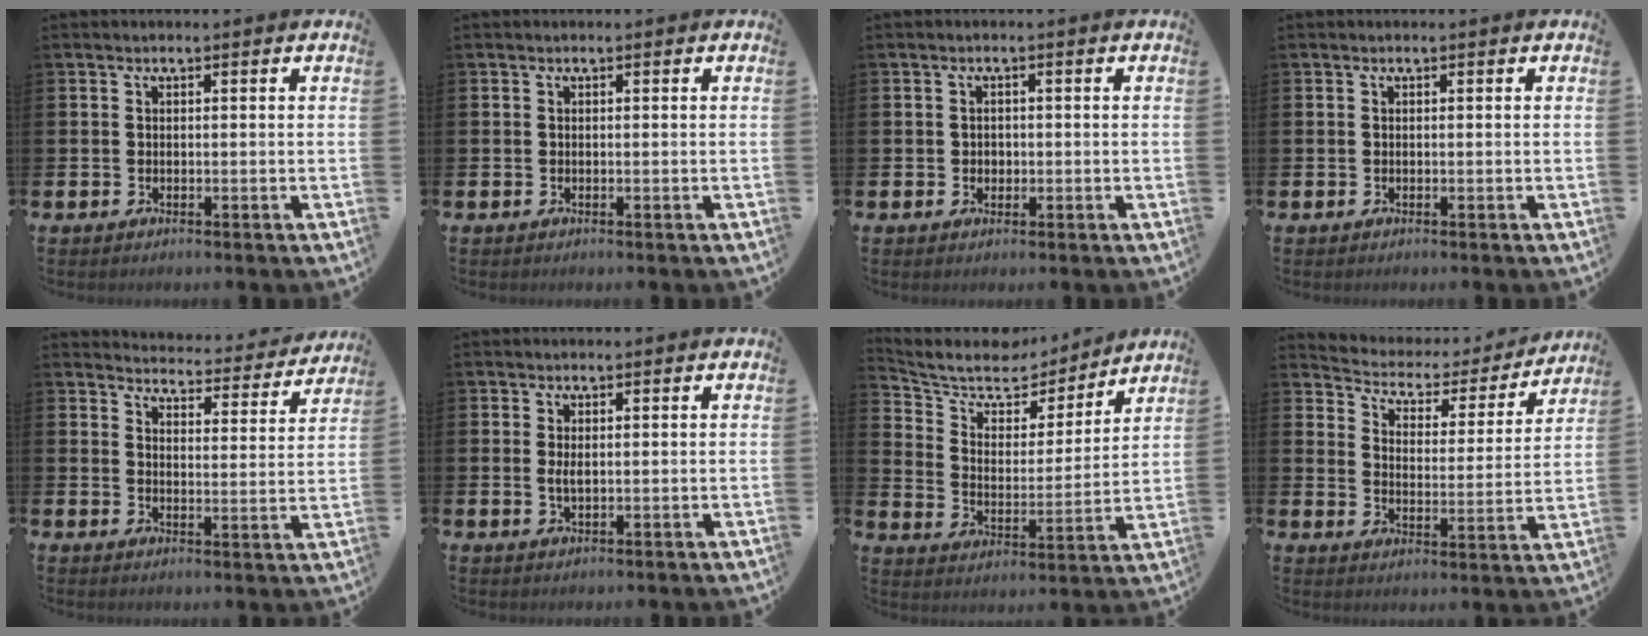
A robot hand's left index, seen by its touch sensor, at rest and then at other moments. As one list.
[{"total": 0.0}, {"total": 1.1, "force": [0.0, 1.1, 0.4], "torque": [0.002, 0.005, -0.004]}, {"total": 0.0}, {"total": 4.0, "force": [3.9, 0.4, 0.4], "torque": [-0.012, -0.040, 0.062]}, {"total": 1.5, "force": [0.1, 0.6, 1.4], "torque": [-0.024, 0.002, 0.000]}, {"total": 7.0, "force": [5.9, 3.3, 1.7], "torque": [-0.077, -0.043, 0.100]}, {"total": 4.4, "force": [3.9, 1.9, 0.8], "torque": [-0.044, -0.031, 0.058]}]